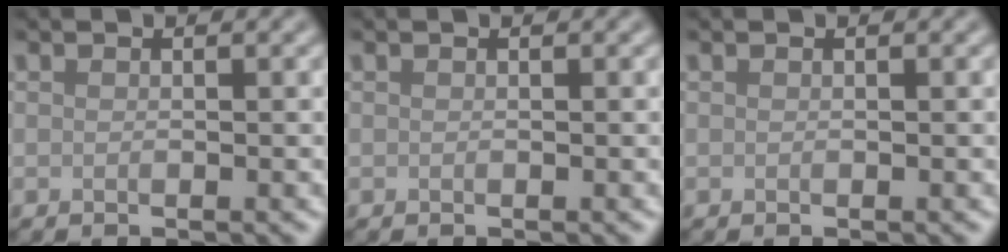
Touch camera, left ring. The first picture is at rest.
{"total": 0.0}
{"total": 0.0}